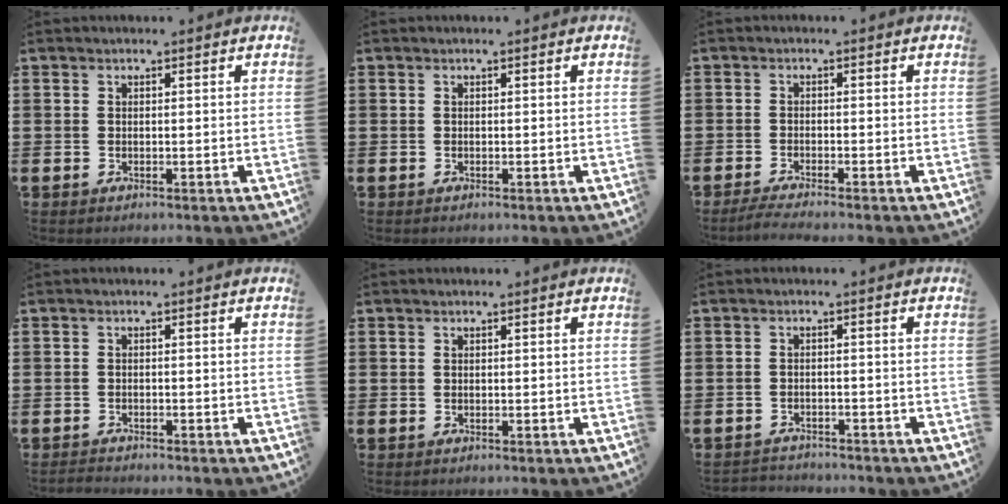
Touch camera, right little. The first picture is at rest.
{"total": 0.0}
{"total": 1.7, "force": [-1.4, -0.1, 1.0], "torque": [-0.016, 0.001, -0.026]}
{"total": 1.0, "force": [-1.0, 0.0, 0.0], "torque": [-0.004, 0.000, -0.020]}
{"total": 0.0}
{"total": 1.7, "force": [-1.7, 0.1, -0.2], "torque": [0.000, 0.003, -0.038]}